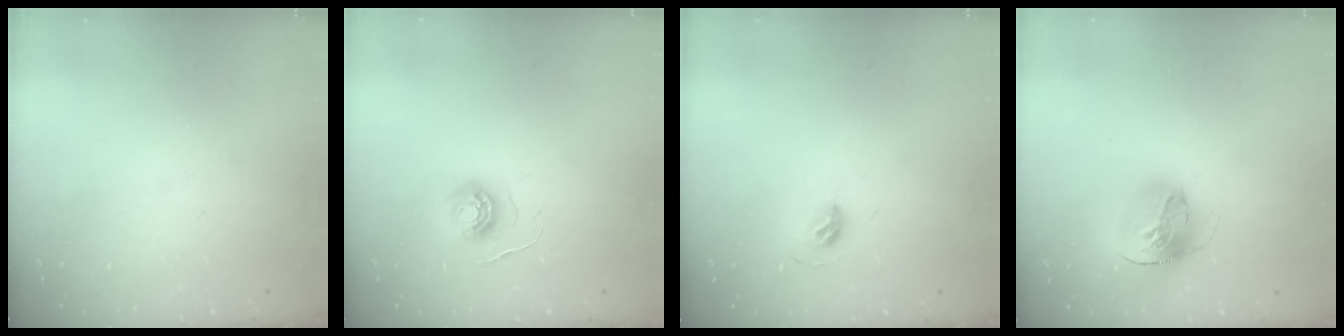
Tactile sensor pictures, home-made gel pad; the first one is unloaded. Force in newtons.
{"total": 5.8, "press": 5.8, "slide": 0.3}
{"total": 5.4, "press": 5.2, "slide": 1.2}
{"total": 16.4, "press": 16.4, "slide": 1.6}